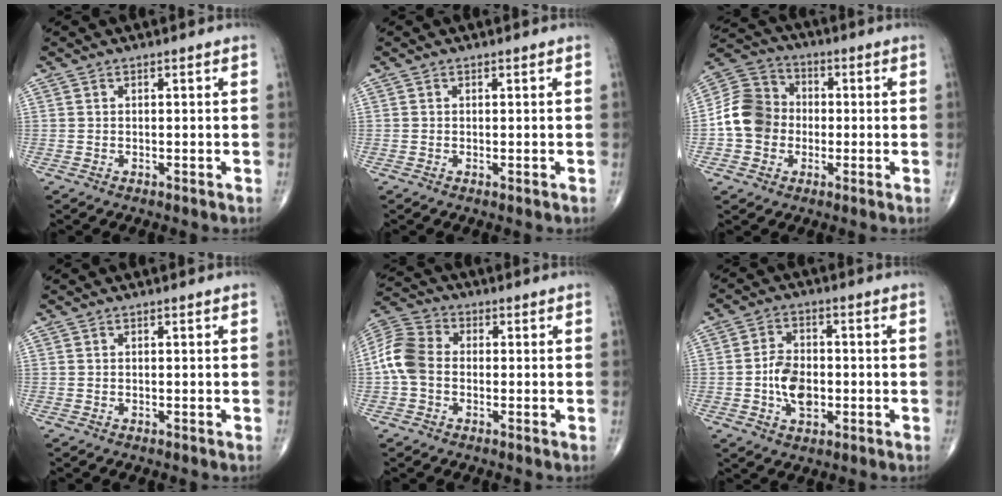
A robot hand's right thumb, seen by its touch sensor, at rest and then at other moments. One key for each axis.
{"total": 0.0}
{"total": 10.8, "fx": -1.5, "fy": 9.4, "fz": 5.1, "tx": -0.078, "ty": 0.036, "tz": -0.037}
{"total": 0.0}
{"total": 8.5, "fx": -1.0, "fy": 6.2, "fz": 5.7, "tx": -0.114, "ty": 0.023, "tz": -0.035}
{"total": 7.5, "fx": -1.4, "fy": 4.9, "fz": 5.5, "tx": -0.079, "ty": 0.012, "tz": -0.029}